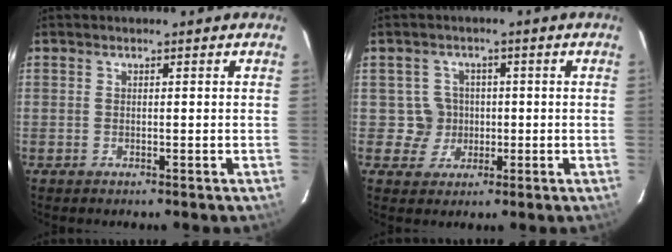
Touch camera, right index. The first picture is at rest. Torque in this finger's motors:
{"motor_torque": [-0.19, 0.10, 0.02, 0.00]}